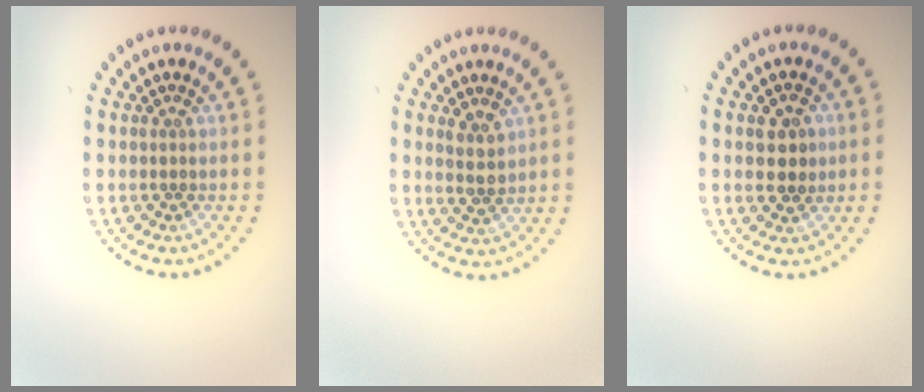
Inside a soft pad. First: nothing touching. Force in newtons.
{"total": 1.7, "press": 1.6, "slide": 0.5}
{"total": 2.5, "press": 2.5, "slide": 0.4}